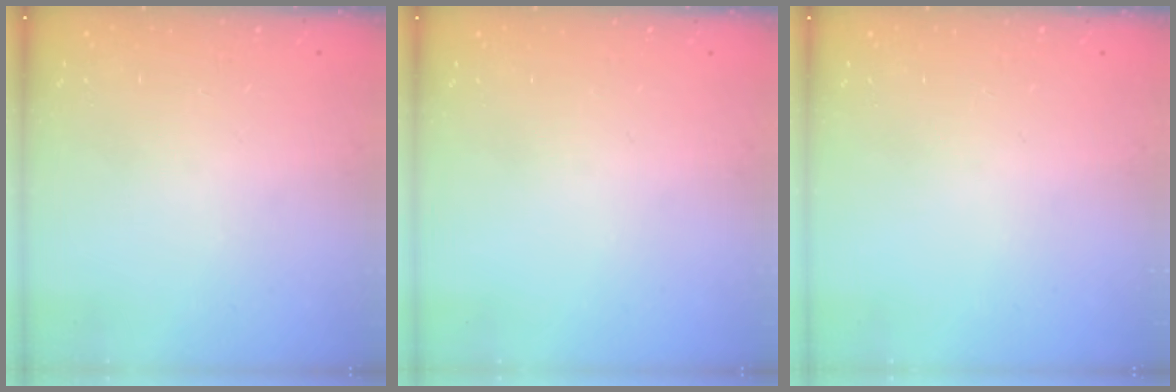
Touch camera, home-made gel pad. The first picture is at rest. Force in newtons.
{"total": 0.0}
{"total": 0.0}